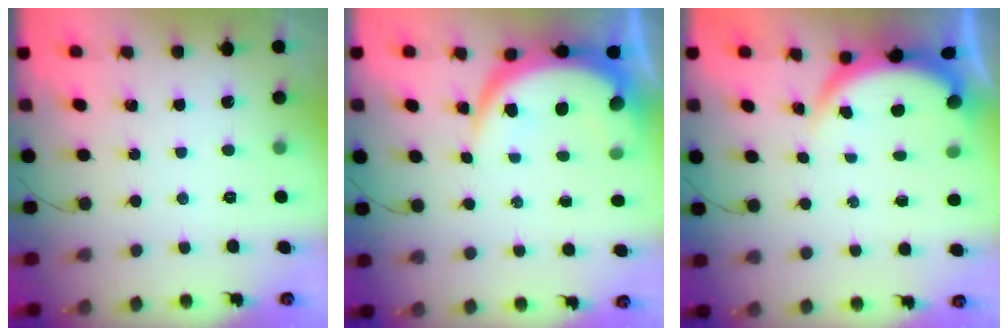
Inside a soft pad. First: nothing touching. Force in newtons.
{"total": 10.2, "press": 10.2, "slide": 1.0}
{"total": 3.8, "press": 3.8, "slide": 0.2}